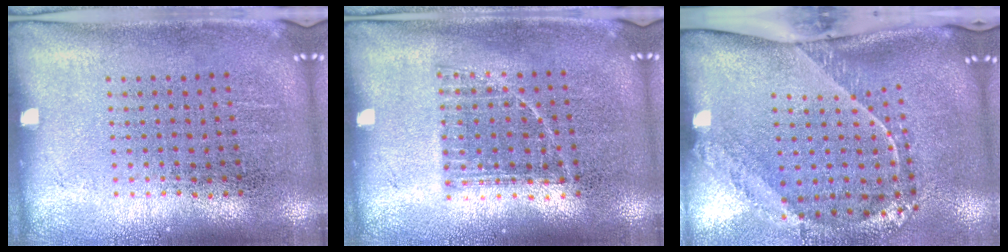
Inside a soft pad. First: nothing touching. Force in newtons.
{"total": 0.8, "press": 0.7, "slide": 0.5}
{"total": 2.7, "press": 1.8, "slide": 2.0}